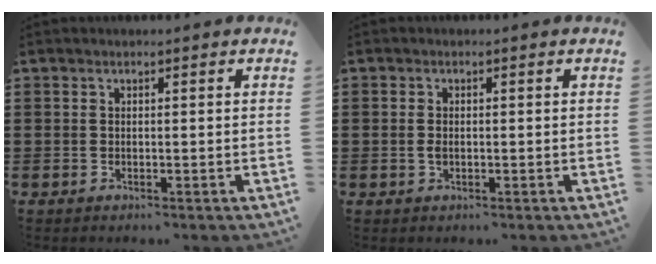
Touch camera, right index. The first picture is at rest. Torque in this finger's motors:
{"motor_torque": [-0.21, 0.67, -0.01, 0.00]}